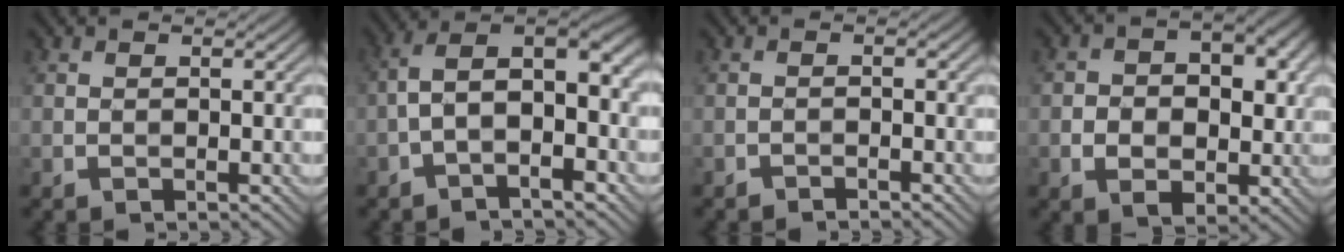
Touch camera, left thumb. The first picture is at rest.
{"total": 8.0, "force": [-1.6, 3.4, 7.0], "torque": [-0.130, 0.018, -0.037]}
{"total": 1.0, "force": [-1.0, 0.1, 0.3], "torque": [-0.005, 0.001, -0.021]}
{"total": 8.3, "force": [0.0, 5.9, 5.8], "torque": [-0.081, -0.006, 0.004]}